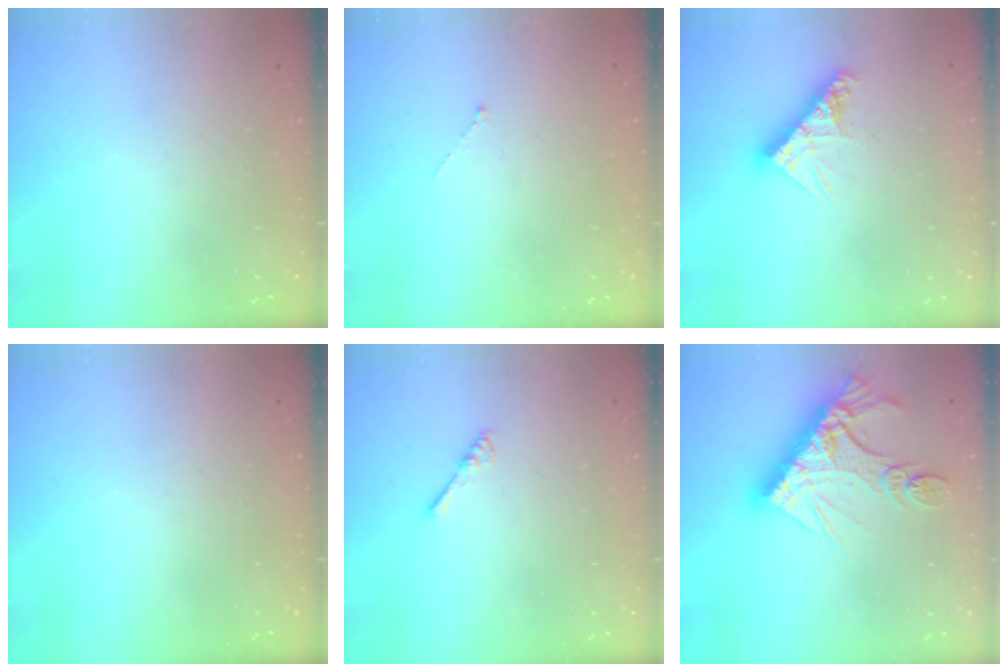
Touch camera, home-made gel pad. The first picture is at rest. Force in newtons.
{"total": 0.0}
{"total": 9.8, "press": 9.8, "slide": 0.7}
{"total": 0.0}
{"total": 1.8, "press": 1.7, "slide": 0.4}
{"total": 16.2, "press": 16.2, "slide": 1.5}